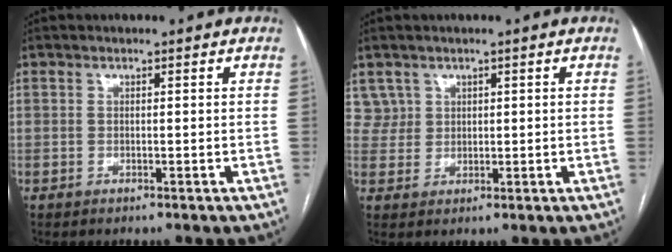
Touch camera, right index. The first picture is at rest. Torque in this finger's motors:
{"motor_torque": [-0.35, 0.32, -0.01, -0.02]}